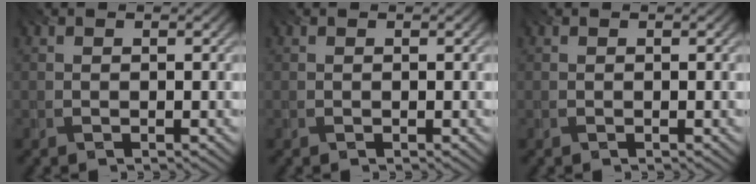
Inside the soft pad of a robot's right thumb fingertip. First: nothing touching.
{"total": 0.0}
{"total": 0.0}